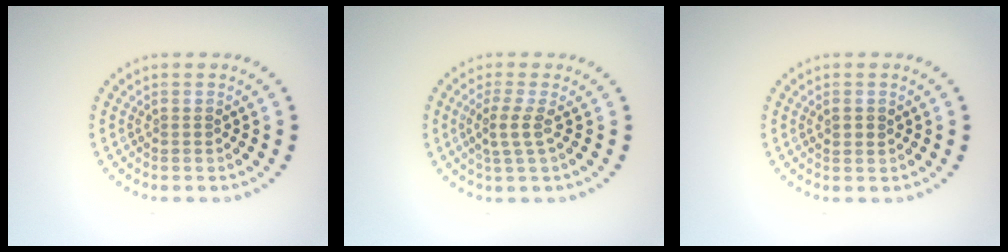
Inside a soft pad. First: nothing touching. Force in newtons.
{"total": 2.1, "press": 1.7, "slide": 1.3}
{"total": 1.1, "press": 1.0, "slide": 0.4}